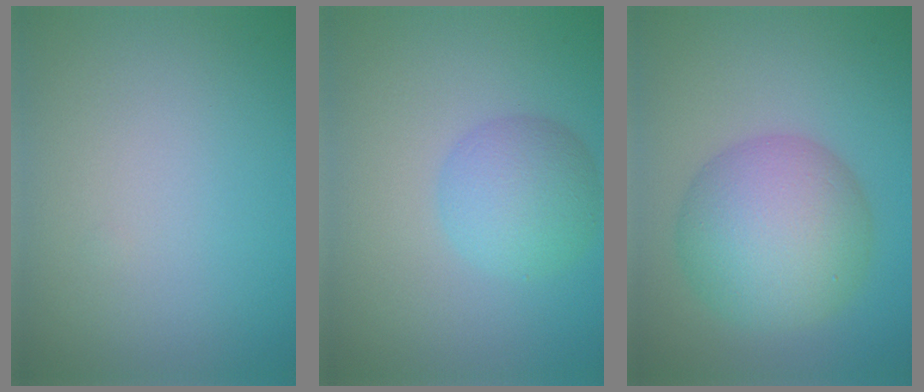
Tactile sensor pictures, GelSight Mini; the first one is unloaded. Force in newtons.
{"total": 4.0, "press": 4.0, "slide": 0.0}
{"total": 8.6, "press": 8.6, "slide": 0.1}